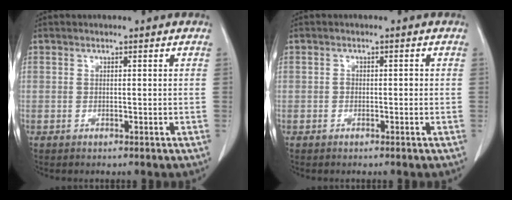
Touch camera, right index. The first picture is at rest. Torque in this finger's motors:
{"motor_torque": [0.09, -0.06, 0.00, 0.01]}